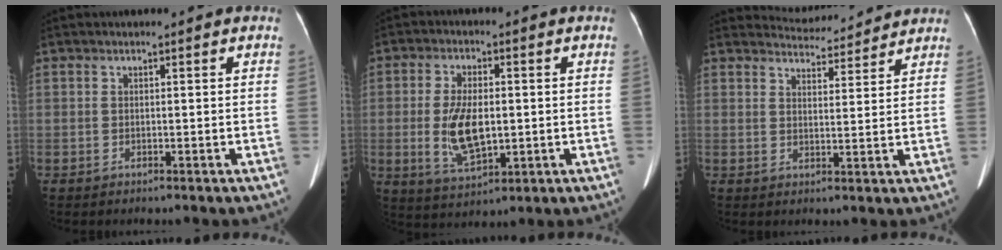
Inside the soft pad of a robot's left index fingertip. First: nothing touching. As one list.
[{"total": 8.6, "force": [-0.8, 3.8, 7.7], "torque": [-0.161, -0.002, -0.006]}, {"total": 6.9, "force": [6.9, 0.9, 0.0], "torque": [-0.004, 0.012, 0.089]}]